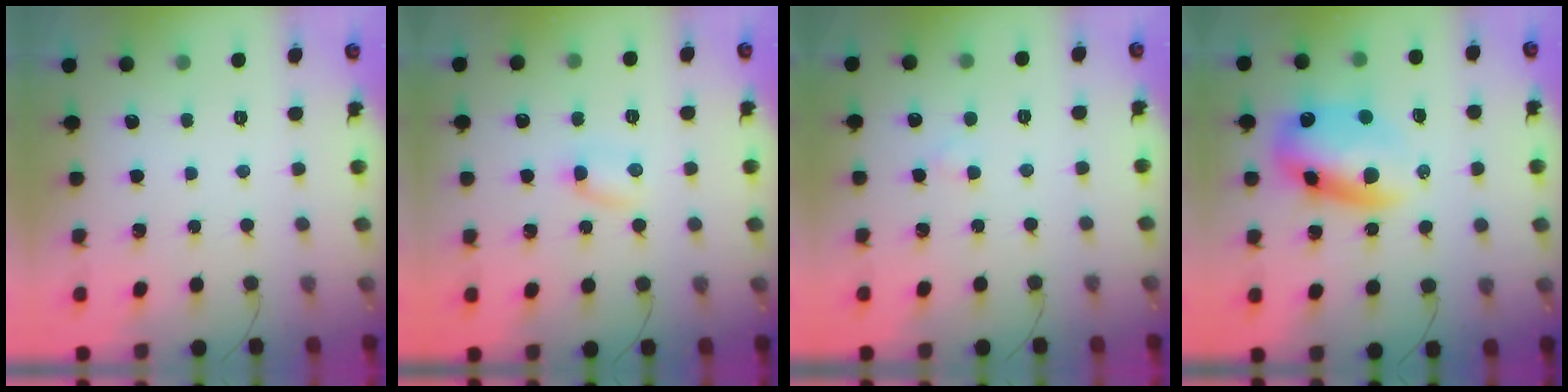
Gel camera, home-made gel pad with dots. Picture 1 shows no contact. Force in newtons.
{"total": 2.6, "press": 2.5, "slide": 0.9}
{"total": 1.3, "press": 1.1, "slide": 0.7}
{"total": 12.3, "press": 11.9, "slide": 3.1}